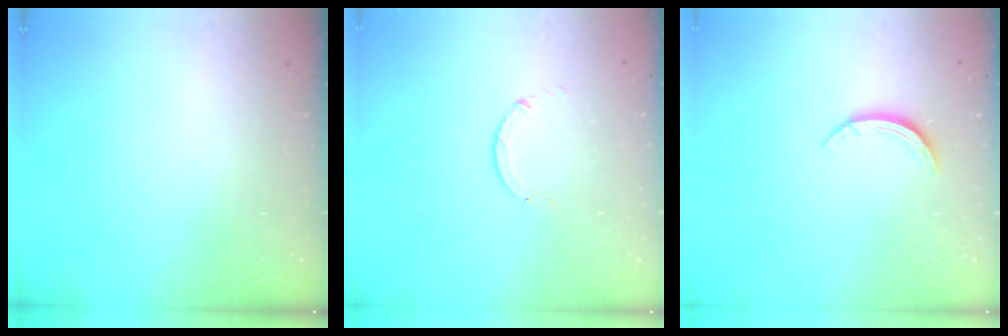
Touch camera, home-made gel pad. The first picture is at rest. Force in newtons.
{"total": 0.8, "press": 0.7, "slide": 0.1}
{"total": 4.9, "press": 4.8, "slide": 0.6}